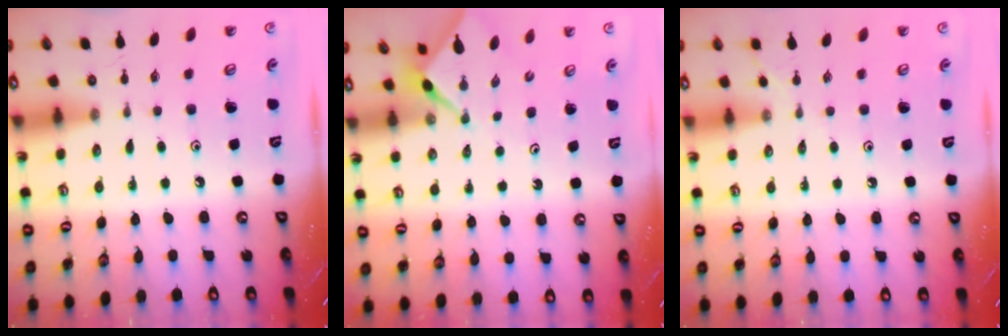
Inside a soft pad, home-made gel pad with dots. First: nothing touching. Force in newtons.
{"total": 2.3, "press": 2.3, "slide": 0.1}
{"total": 1.3, "press": 1.3, "slide": 0.3}